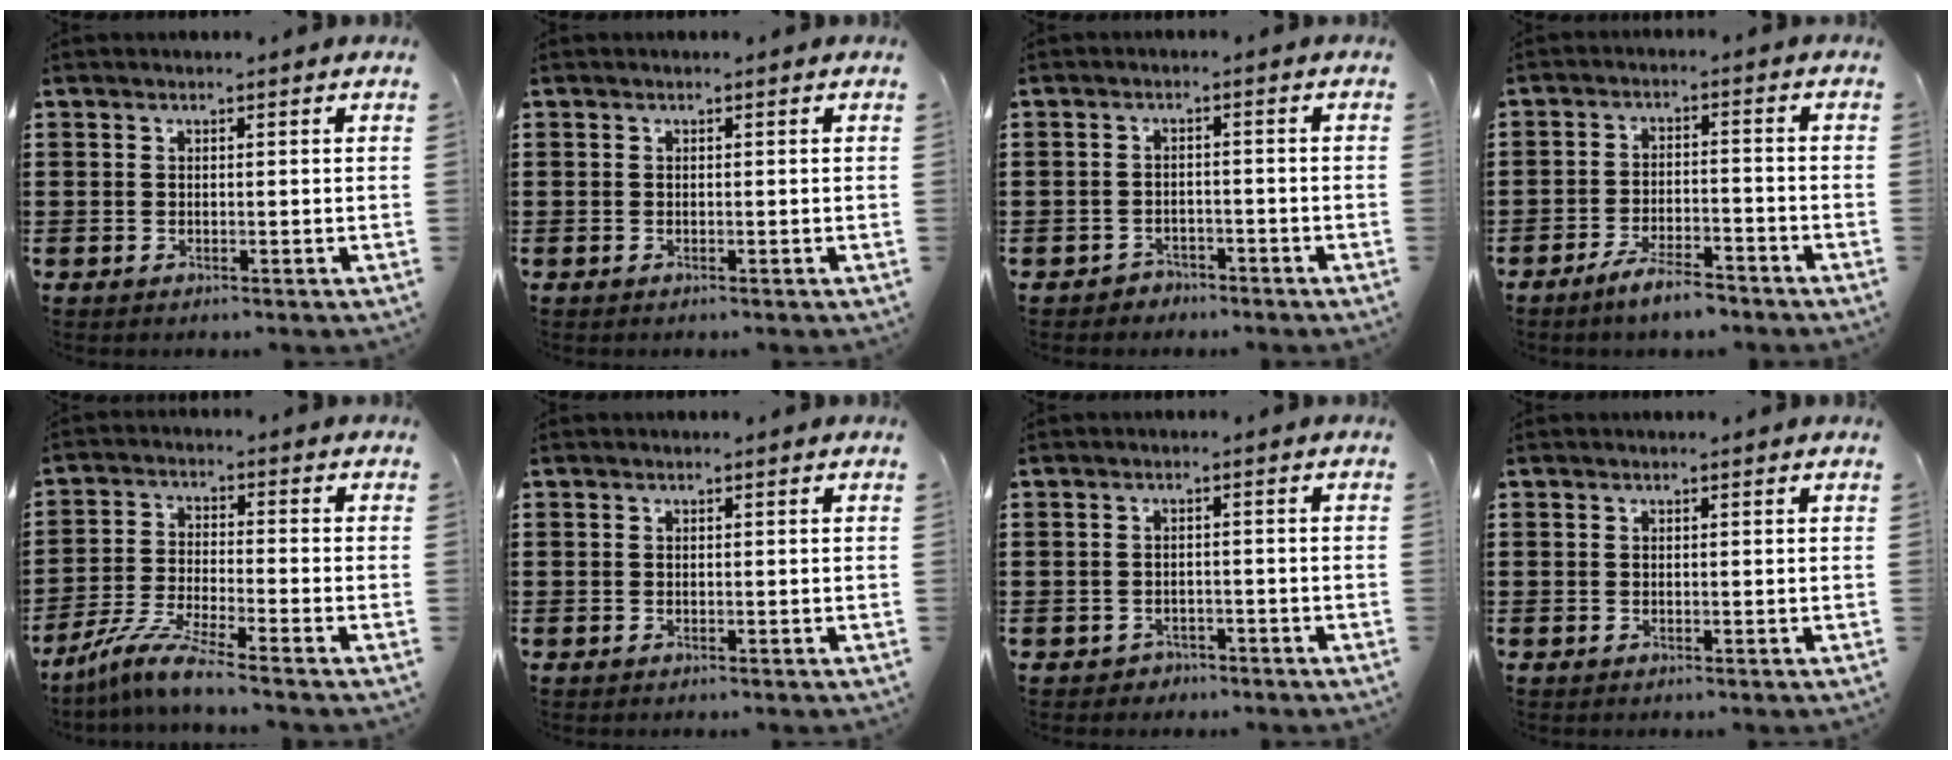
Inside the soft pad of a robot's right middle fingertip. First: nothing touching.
{"total": 0.0}
{"total": 1.9, "force": [-1.8, 0.6, -0.1], "torque": [-0.008, 0.002, -0.040]}
{"total": 5.0, "force": [-4.4, 0.7, 2.4], "torque": [-0.053, -0.001, -0.085]}
{"total": 6.4, "force": [-5.4, -0.3, 3.3], "torque": [-0.081, -0.020, -0.109]}
{"total": 0.0}
{"total": 1.3, "force": [-1.2, 0.6, 0.0], "torque": [-0.008, -0.001, -0.028]}
{"total": 0.0}